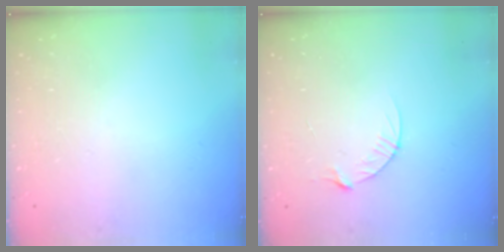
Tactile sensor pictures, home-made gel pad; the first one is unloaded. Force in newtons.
{"total": 4.4, "press": 4.4, "slide": 0.6}